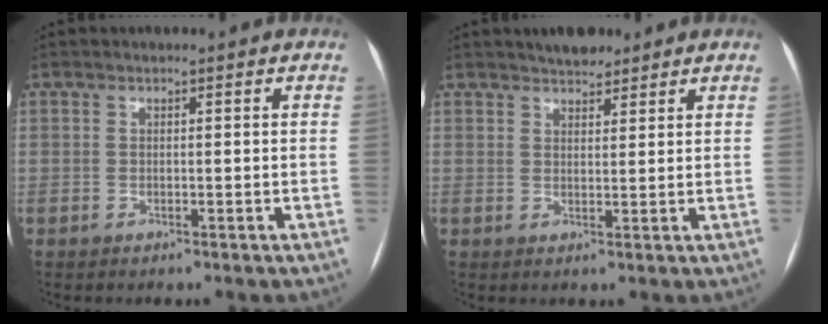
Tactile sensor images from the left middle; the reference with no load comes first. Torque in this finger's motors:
{"motor_torque": [0.08, -0.05, 0.00, 0.00]}